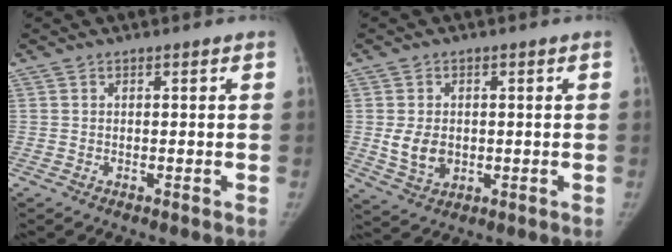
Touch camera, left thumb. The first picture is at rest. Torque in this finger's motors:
{"motor_torque": [0.86, 0.84, 0.65, -0.54, 0.20]}